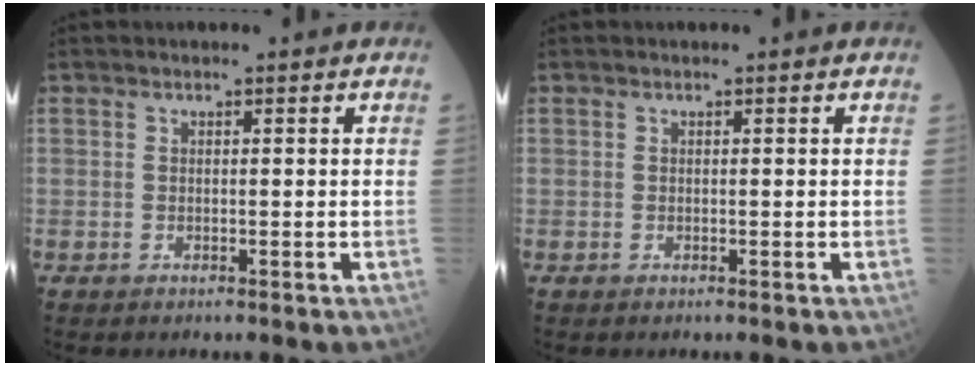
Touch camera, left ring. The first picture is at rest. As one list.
[{"total": 0.0}]